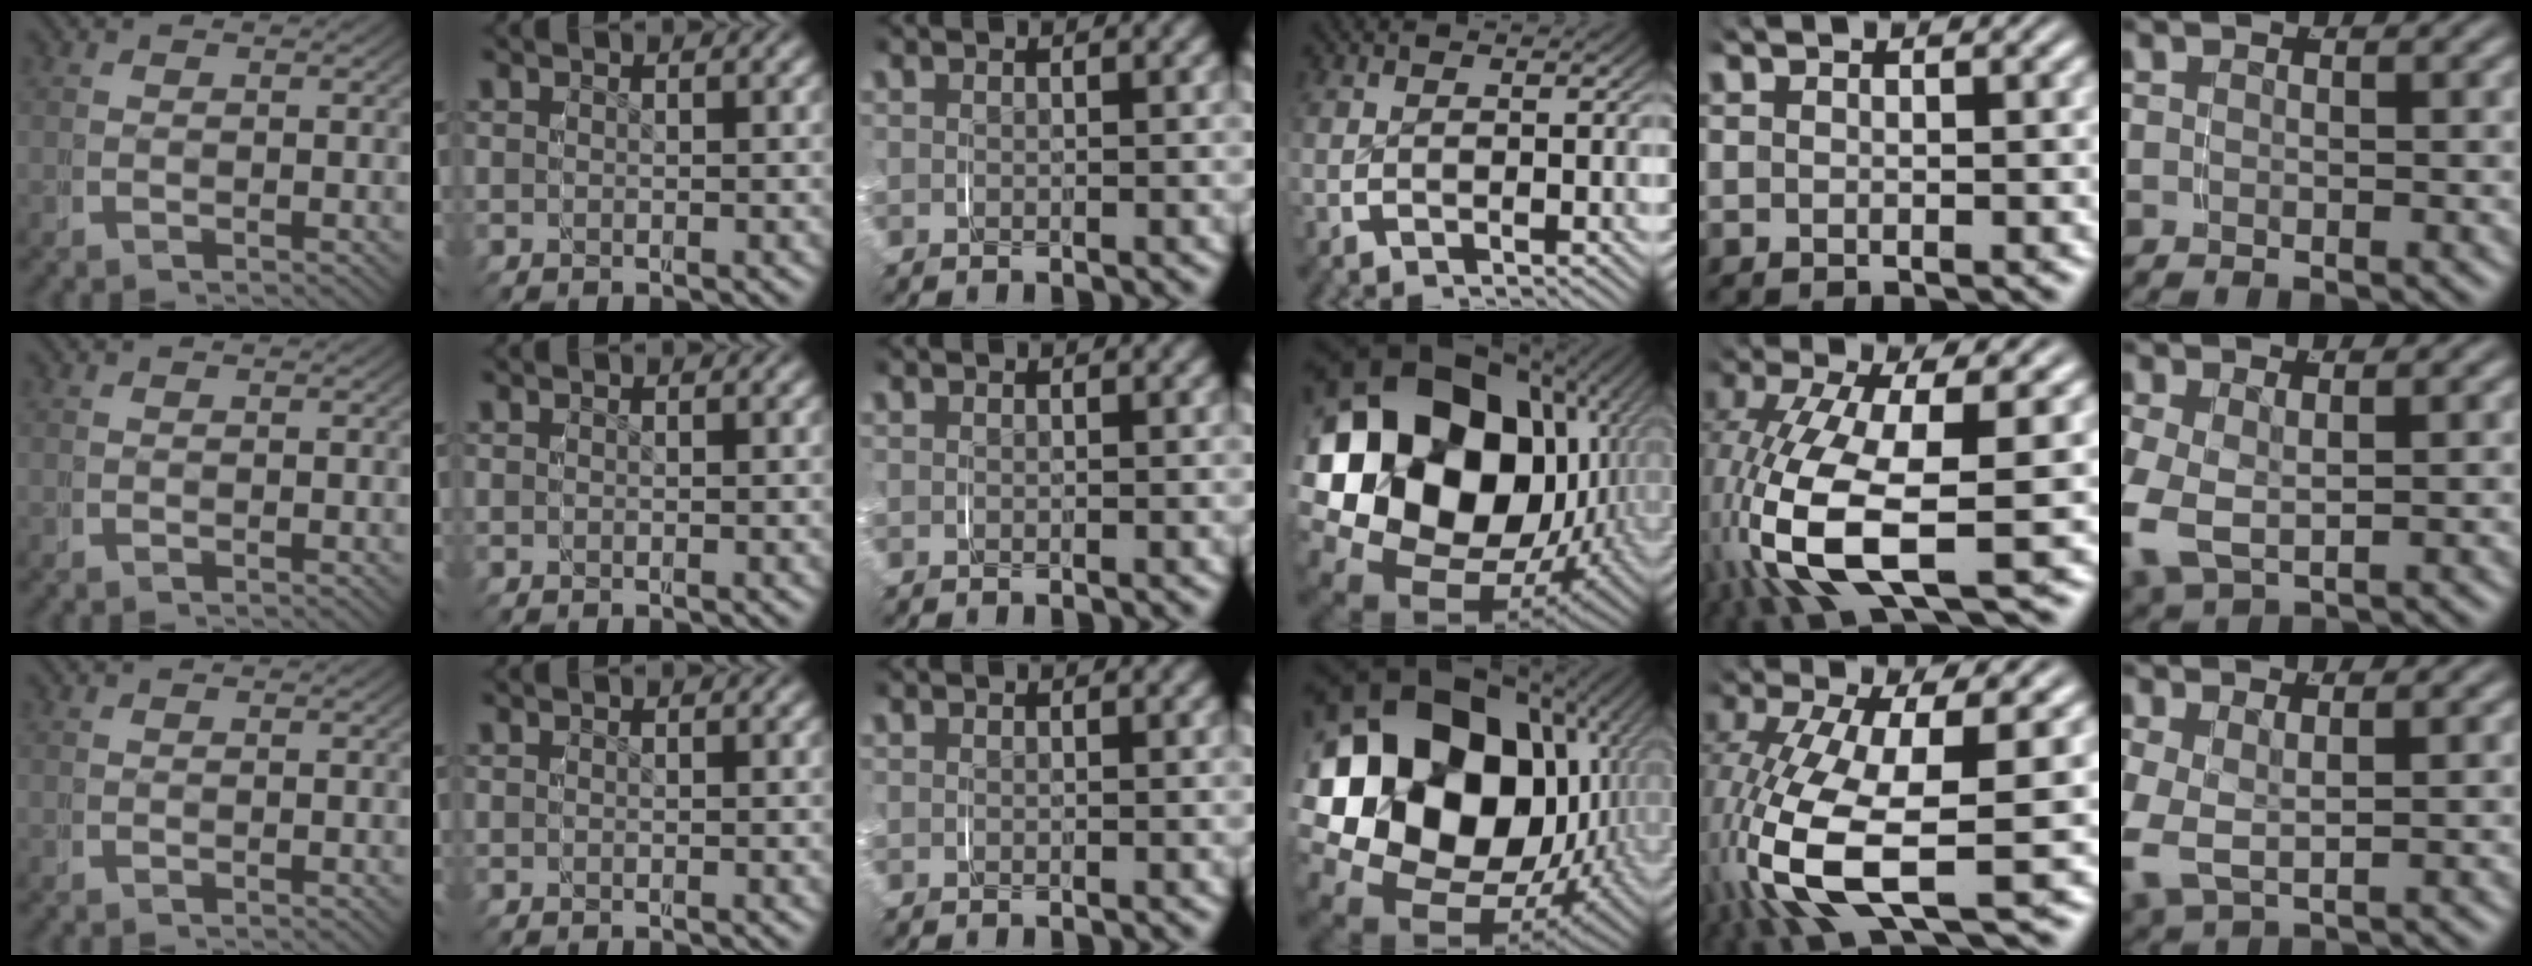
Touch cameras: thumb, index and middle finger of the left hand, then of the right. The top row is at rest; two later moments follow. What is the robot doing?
{"motion": "grasp_and_lifting", "object": "paper plate"}